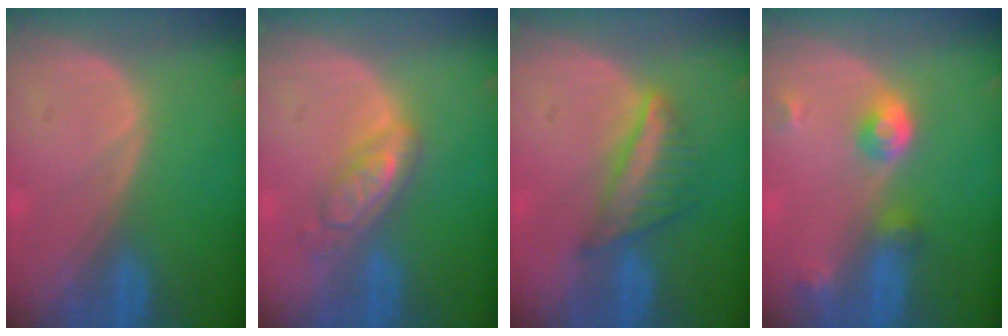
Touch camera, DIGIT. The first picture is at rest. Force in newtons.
{"total": 5.6, "press": 4.9, "slide": 2.8}
{"total": 5.9, "press": 5.7, "slide": 1.6}
{"total": 4.8, "press": 4.3, "slide": 2.1}